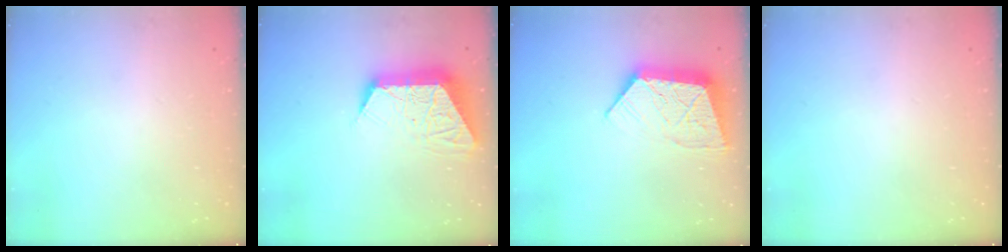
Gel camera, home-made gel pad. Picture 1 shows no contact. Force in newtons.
{"total": 12.2, "press": 12.1, "slide": 1.2}
{"total": 11.6, "press": 11.6, "slide": 0.9}
{"total": 0.0}